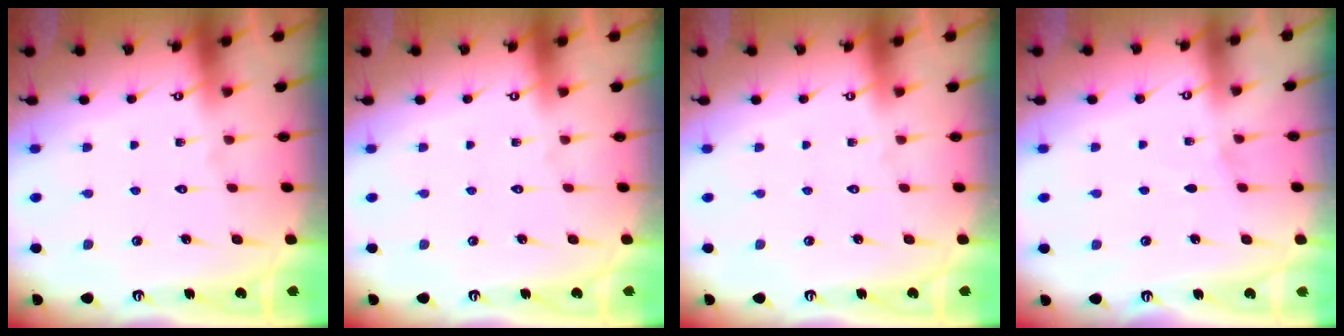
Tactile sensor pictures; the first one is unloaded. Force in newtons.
{"total": 0.0}
{"total": 0.0}
{"total": 5.0, "press": 4.4, "slide": 2.5}